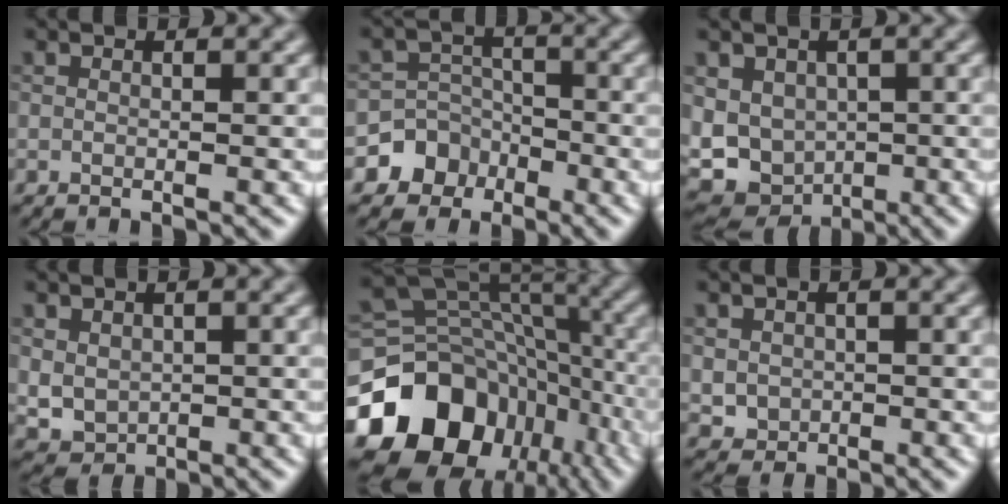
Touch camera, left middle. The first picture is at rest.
{"total": 5.2, "force": [-2.8, 4.4, 0.2], "torque": [0.023, -0.001, -0.073]}
{"total": 7.8, "force": [-0.4, 6.5, 4.2], "torque": [-0.080, -0.001, -0.013]}
{"total": 2.5, "force": [0.4, 2.1, 1.3], "torque": [-0.033, -0.006, 0.015]}
{"total": 18.1, "force": [-8.7, 13.9, 7.8], "torque": [-0.162, -0.017, -0.129]}
{"total": 1.9, "force": [0.1, 1.7, 0.8], "torque": [-0.016, -0.003, 0.003]}